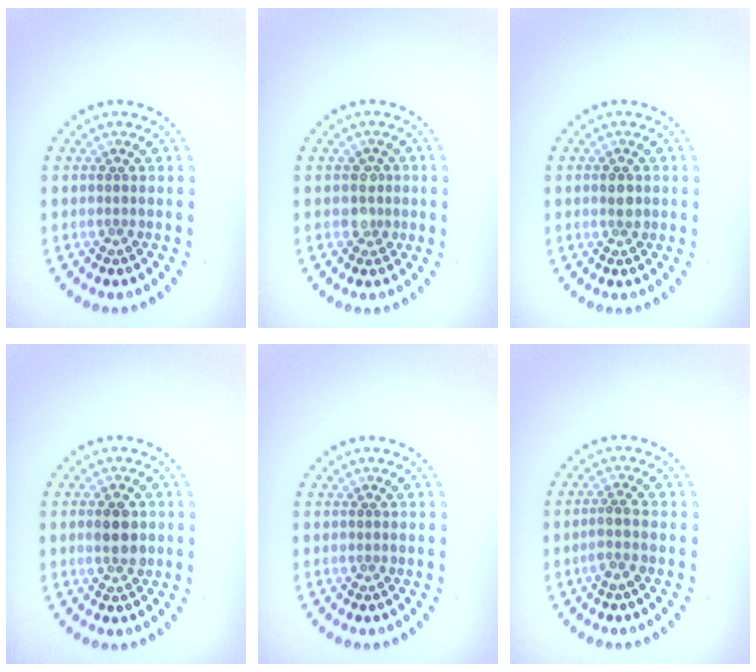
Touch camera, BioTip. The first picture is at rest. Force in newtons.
{"total": 1.7, "press": 1.5, "slide": 0.7}
{"total": 1.2, "press": 1.1, "slide": 0.1}
{"total": 2.5, "press": 2.5, "slide": 0.2}
{"total": 0.0}
{"total": 1.7, "press": 1.3, "slide": 1.1}